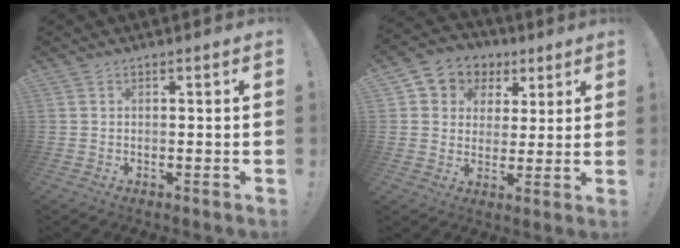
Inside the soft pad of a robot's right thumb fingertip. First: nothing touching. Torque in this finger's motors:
{"motor_torque": [0.11, 0.11, 0.55, 0.07, 0.15]}